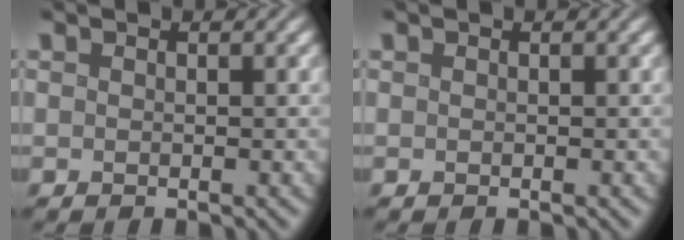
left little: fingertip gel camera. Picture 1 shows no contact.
{"total": 0.0}